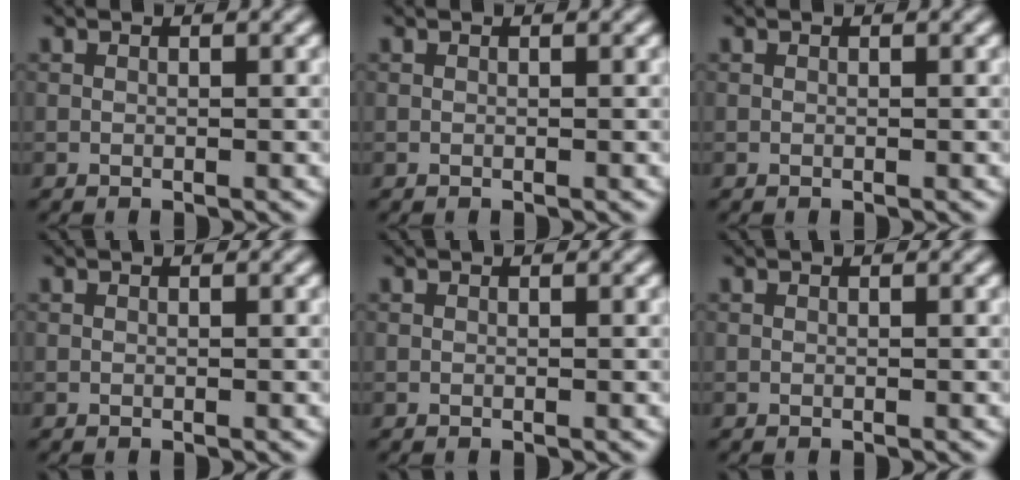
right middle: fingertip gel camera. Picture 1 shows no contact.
{"total": 0.0}
{"total": 0.0}
{"total": 0.0}
{"total": 0.0}
{"total": 0.0}